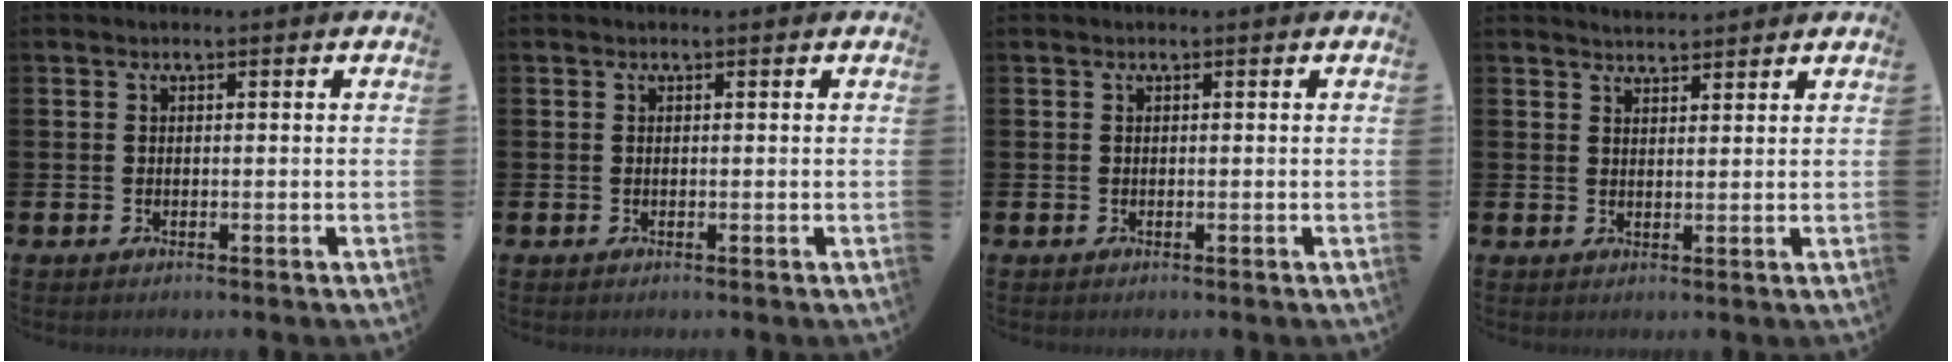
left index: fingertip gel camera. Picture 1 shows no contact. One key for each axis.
{"total": 0.0}
{"total": 0.0}
{"total": 2.8, "fx": 2.8, "fy": 0.3, "fz": -0.1, "tx": -0.002, "ty": -0.015, "tz": 0.051}